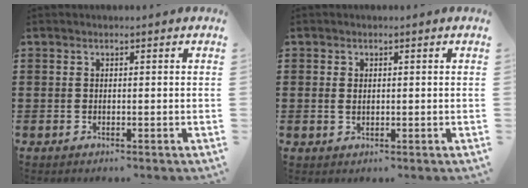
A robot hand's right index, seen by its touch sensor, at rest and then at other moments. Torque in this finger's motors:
{"motor_torque": [2.14, 0.00, 0.00, 0.00]}